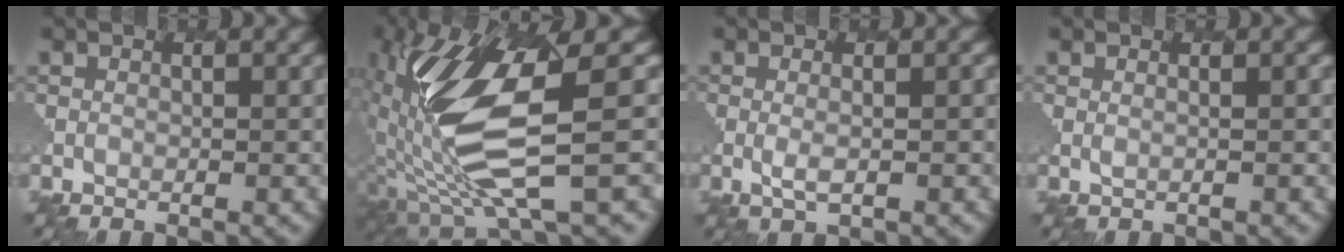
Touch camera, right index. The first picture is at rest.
{"total": 8.5, "force": [1.6, 2.5, 8.0], "torque": [-0.204, -0.007, 0.018]}
{"total": 1.1, "force": [0.5, -0.9, -0.3], "torque": [-0.016, 0.009, -0.016]}
{"total": 1.4, "force": [1.3, -0.5, -0.3], "torque": [0.024, 0.028, -0.001]}